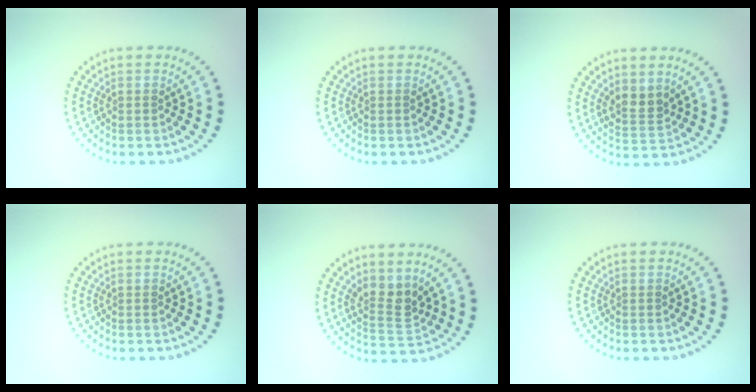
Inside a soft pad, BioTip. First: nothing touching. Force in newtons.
{"total": 0.0}
{"total": 2.4, "press": 2.2, "slide": 1.0}
{"total": 0.0}
{"total": 3.1, "press": 2.7, "slide": 1.5}
{"total": 0.0}